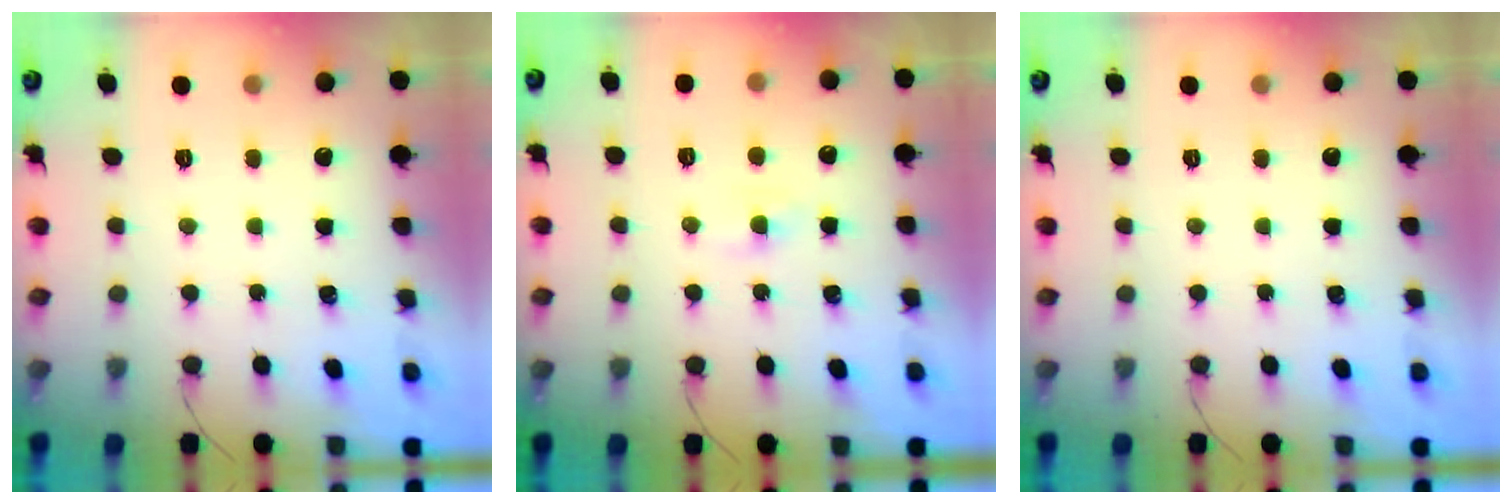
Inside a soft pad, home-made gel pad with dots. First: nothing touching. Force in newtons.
{"total": 0.0}
{"total": 0.0}